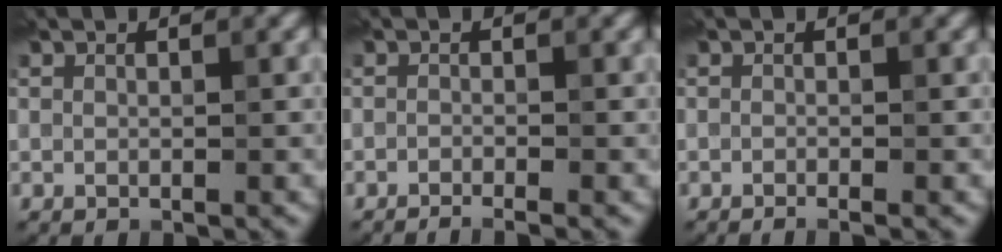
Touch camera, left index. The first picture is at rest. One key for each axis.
{"total": 1.4, "fx": -1.0, "fy": 0.2, "fz": 0.9, "tx": -0.010, "ty": -0.006, "tz": -0.021}
{"total": 0.8, "fx": -0.5, "fy": 0.1, "fz": 0.5, "tx": -0.008, "ty": -0.006, "tz": -0.010}